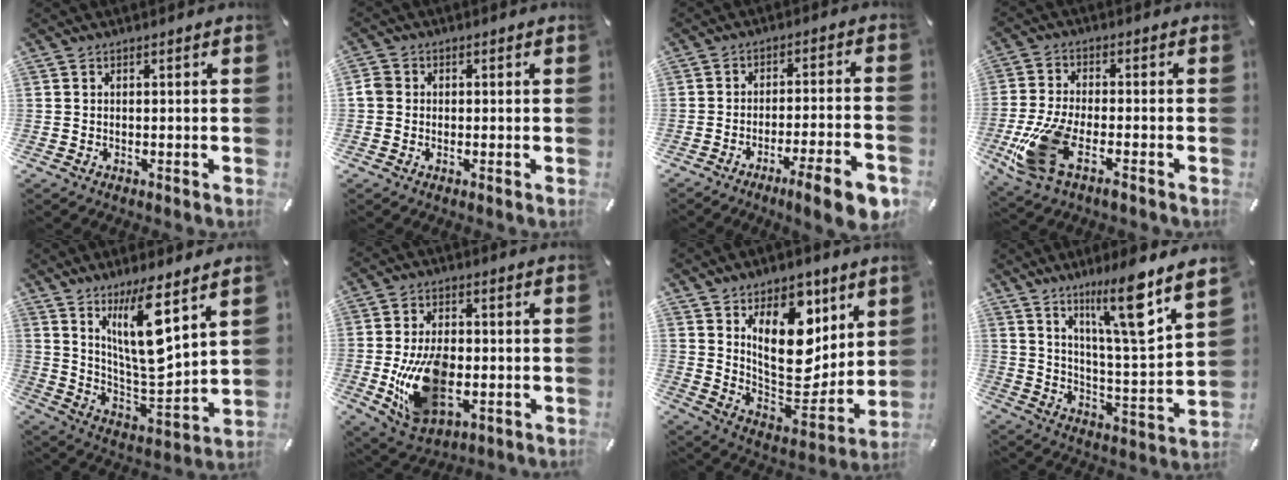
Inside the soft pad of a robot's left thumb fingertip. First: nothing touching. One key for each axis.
{"total": 2.5, "fx": -0.4, "fy": 2.3, "fz": 1.0, "tx": -0.017, "ty": 0.007, "tz": -0.008}
{"total": 10.4, "fx": -6.4, "fy": 1.1, "fz": 8.1, "tx": -0.123, "ty": 0.016, "tz": -0.106}
{"total": 12.4, "fx": -5.0, "fy": 5.1, "fz": 10.1, "tx": -0.218, "ty": -0.001, "tz": -0.085}
{"total": 15.9, "fx": 9.1, "fy": 4.2, "fz": 12.3, "tx": -0.229, "ty": -0.055, "tz": 0.150}
{"total": 15.3, "fx": -2.5, "fy": 9.4, "fz": 11.7, "tx": -0.235, "ty": -0.007, "tz": -0.041}
{"total": 18.3, "fx": 7.4, "fy": 11.0, "fz": 12.6, "tx": -0.200, "ty": -0.062, "tz": 0.129}
{"total": 15.3, "fx": 10.8, "fy": 2.1, "fz": 10.6, "tx": -0.176, "ty": -0.066, "tz": 0.170}